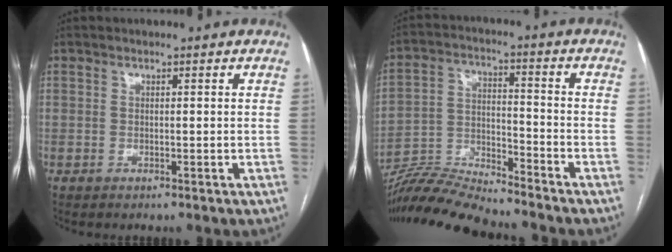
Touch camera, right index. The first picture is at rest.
{"total": 10.6, "force": [-10.5, -0.6, 1.8], "torque": [-0.038, 0.008, -0.196]}